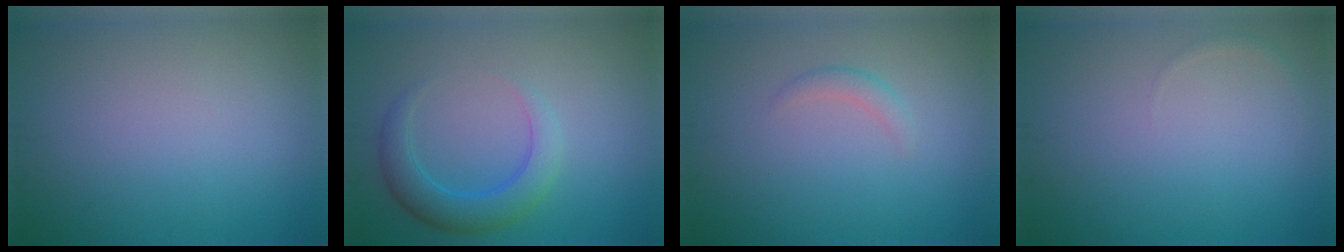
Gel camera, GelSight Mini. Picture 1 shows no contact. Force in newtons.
{"total": 3.6, "press": 3.6, "slide": 0.2}
{"total": 1.1, "press": 1.1, "slide": 0.1}
{"total": 0.5, "press": 0.5, "slide": 0.0}